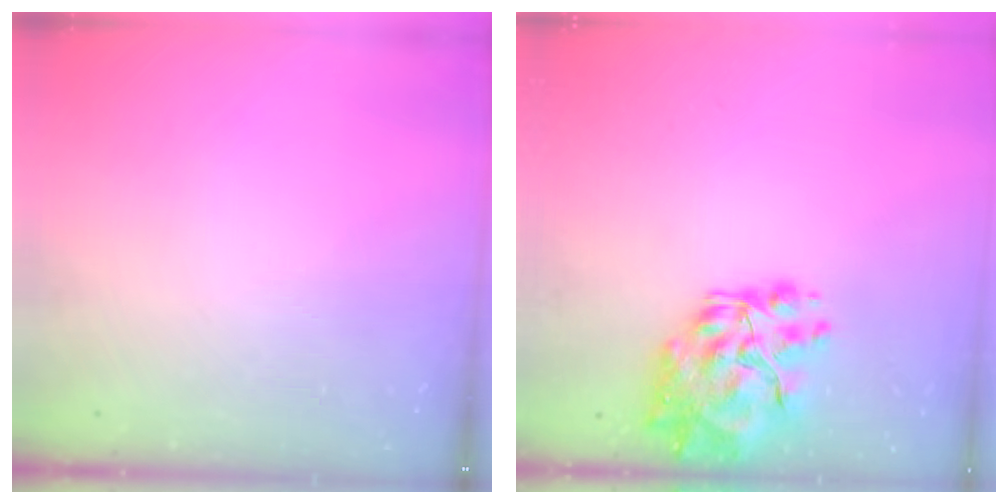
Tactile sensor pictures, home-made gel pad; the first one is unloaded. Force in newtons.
{"total": 14.2, "press": 13.6, "slide": 4.0}